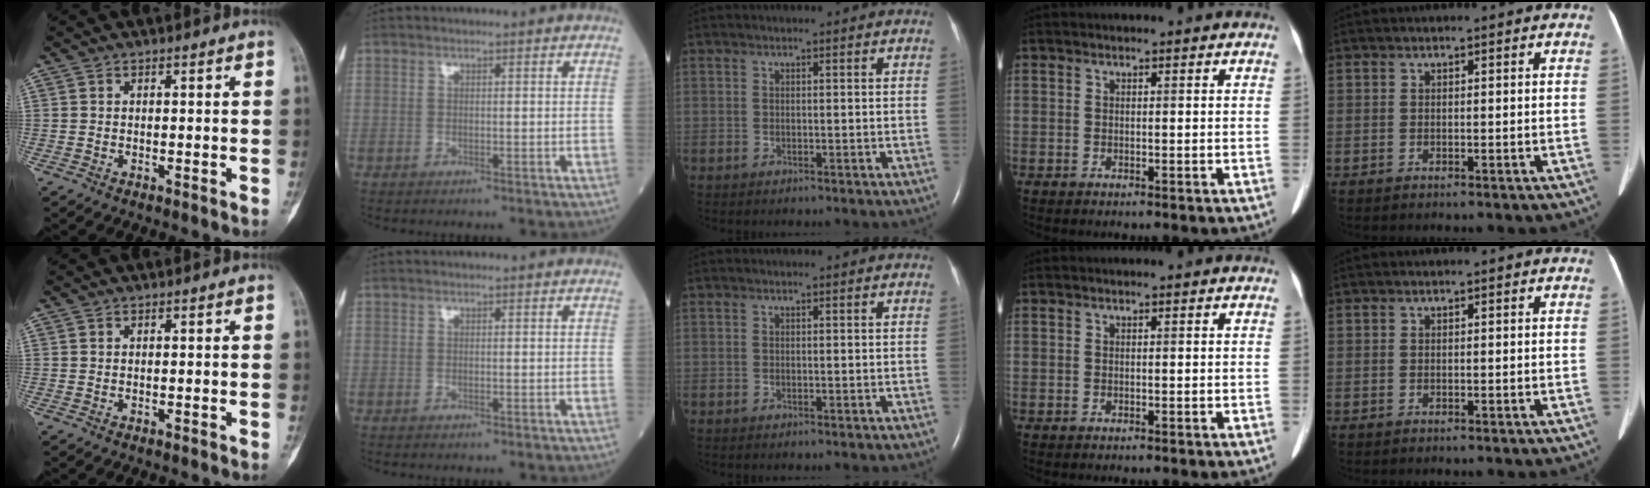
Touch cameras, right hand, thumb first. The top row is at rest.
{}